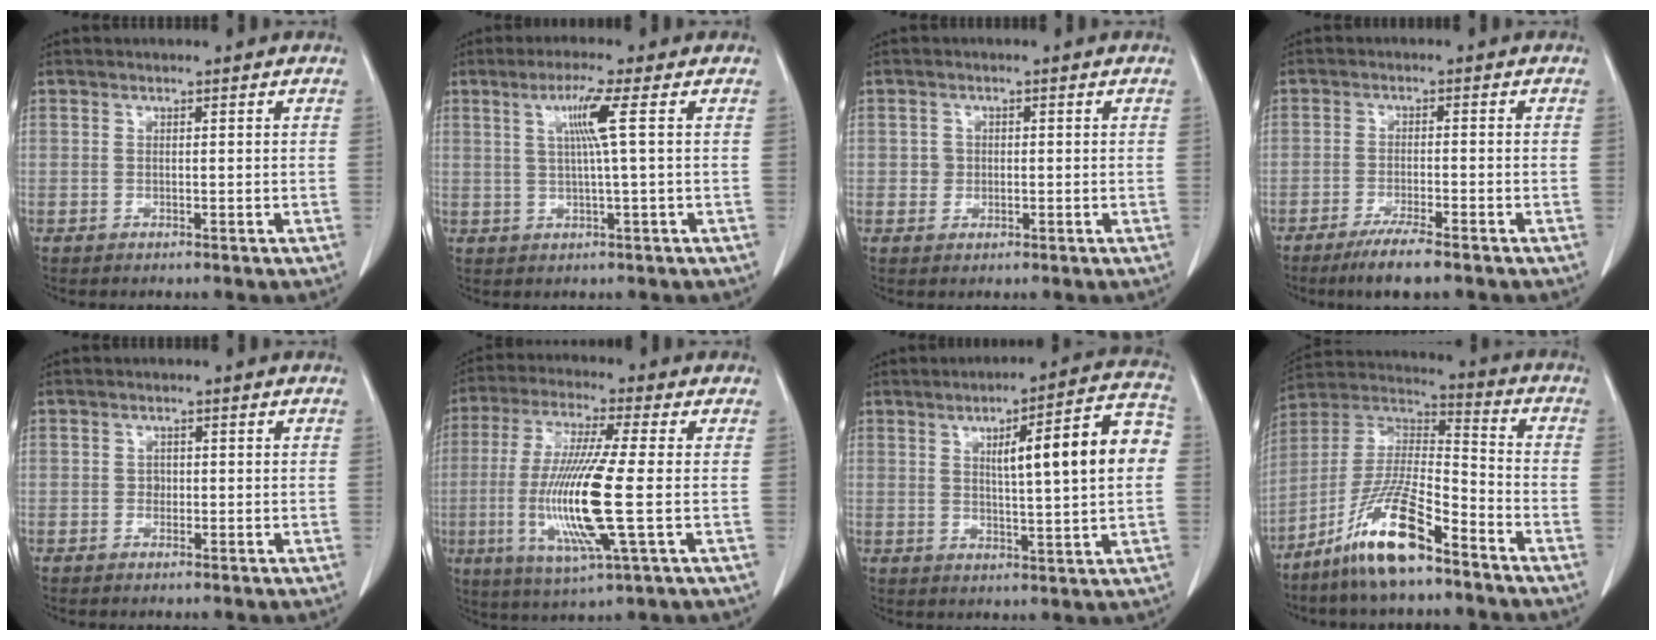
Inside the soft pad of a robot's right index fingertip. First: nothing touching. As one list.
[{"total": 5.1, "force": [1.3, -1.2, 4.8], "torque": [-0.095, 0.002, 0.027]}, {"total": 1.8, "force": [0.1, 1.7, 0.5], "torque": [-0.006, 0.003, 0.002]}, {"total": 6.0, "force": [-4.4, 0.2, 4.1], "torque": [-0.071, -0.014, -0.072]}, {"total": 0.9, "force": [-0.1, 0.8, 0.4], "torque": [-0.003, 0.003, -0.002]}, {"total": 14.9, "force": [-2.2, 0.5, 14.8], "torque": [-0.307, -0.020, -0.047]}, {"total": 13.6, "force": [2.2, 1.5, 13.3], "torque": [-0.183, 0.028, 0.030]}, {"total": 14.2, "force": [-9.4, 2.5, 10.3], "torque": [-0.207, -0.001, -0.175]}]